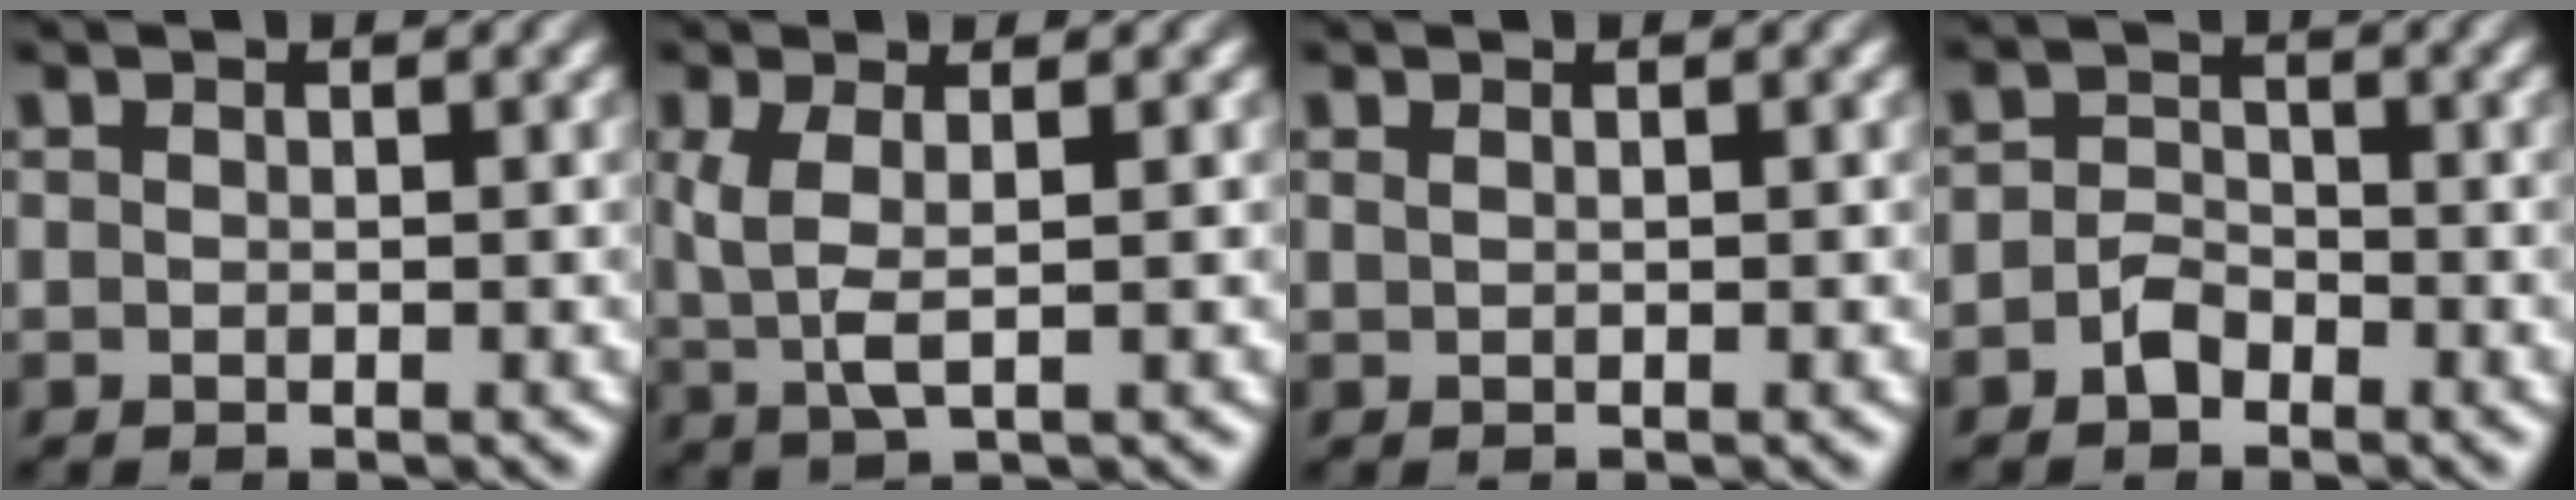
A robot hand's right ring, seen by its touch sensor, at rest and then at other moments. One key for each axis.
{"total": 2.7, "fx": 0.3, "fy": 0.9, "fz": 2.6, "tx": -0.070, "ty": -0.017, "tz": 0.018}
{"total": 0.7, "fx": 0.1, "fy": -0.7, "fz": 0.1, "tx": -0.003, "ty": -0.007, "tz": 0.008}
{"total": 2.1, "fx": -1.5, "fy": 1.4, "fz": 0.5, "tx": -0.014, "ty": -0.010, "tz": -0.026}